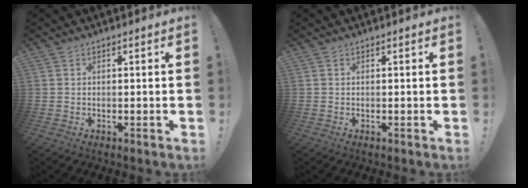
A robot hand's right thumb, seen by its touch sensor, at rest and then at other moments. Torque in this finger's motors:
{"motor_torque": [0.00, 0.00, 0.00, 0.00, 0.00]}